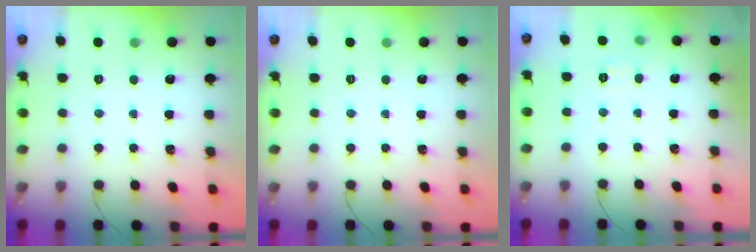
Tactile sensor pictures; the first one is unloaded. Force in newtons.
{"total": 0.0}
{"total": 2.9, "press": 2.5, "slide": 1.4}